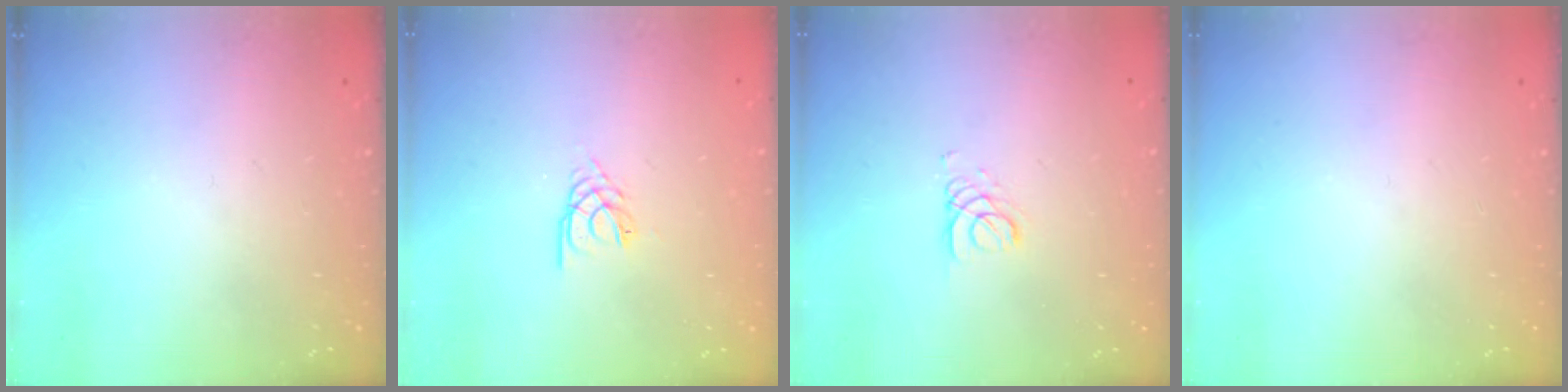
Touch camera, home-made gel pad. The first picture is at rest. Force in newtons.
{"total": 2.2, "press": 2.1, "slide": 0.4}
{"total": 2.7, "press": 2.7, "slide": 0.3}
{"total": 0.0}